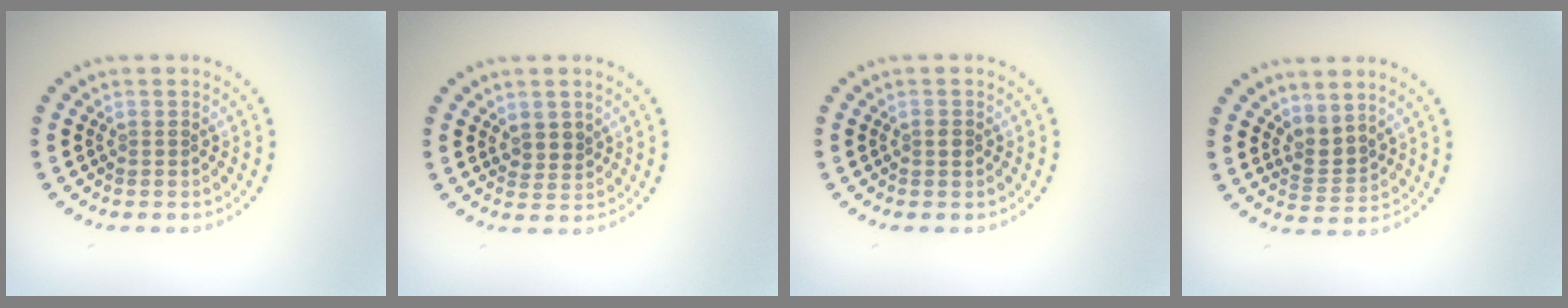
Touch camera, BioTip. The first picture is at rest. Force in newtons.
{"total": 1.8, "press": 1.4, "slide": 1.1}
{"total": 0.9, "press": 0.9, "slide": 0.0}
{"total": 2.2, "press": 1.5, "slide": 1.7}